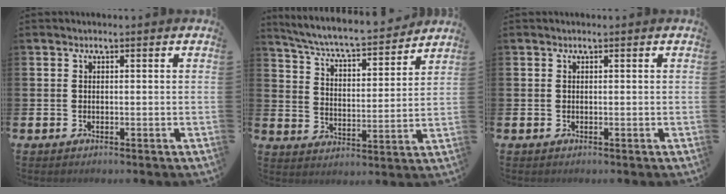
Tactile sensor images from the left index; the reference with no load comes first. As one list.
[{"total": 6.8, "force": [6.5, 0.7, 2.1], "torque": [-0.073, -0.051, 0.109]}, {"total": 0.0}]